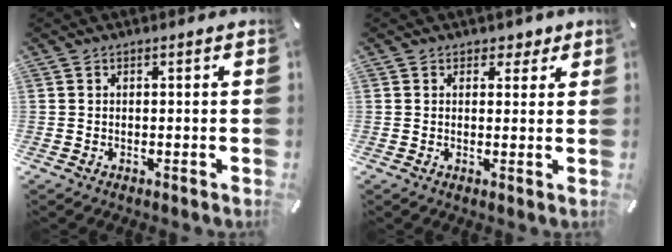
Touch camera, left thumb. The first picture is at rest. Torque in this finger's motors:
{"motor_torque": [0.03, -0.02, 0.00, 0.10, -0.12]}